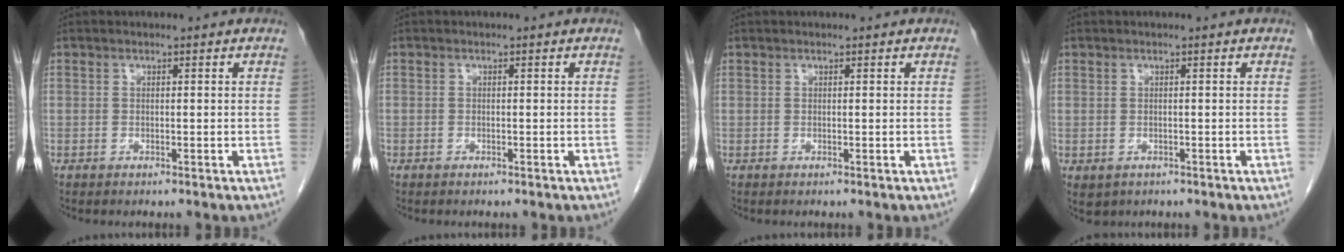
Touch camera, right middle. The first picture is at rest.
{"total": 0.7, "force": [-0.5, 0.5, 0.0], "torque": [-0.008, 0.003, -0.010]}
{"total": 0.0}
{"total": 2.4, "force": [-1.3, 1.9, 0.7], "torque": [-0.009, -0.001, -0.011]}